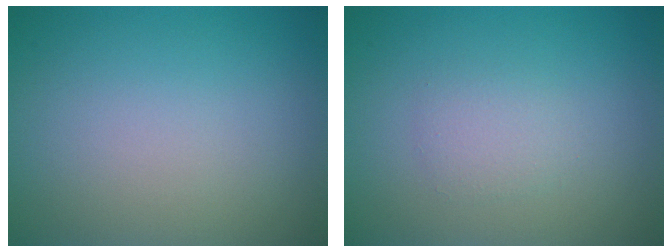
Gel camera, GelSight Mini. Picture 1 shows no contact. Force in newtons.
{"total": 1.5, "press": 1.5, "slide": 0.1}